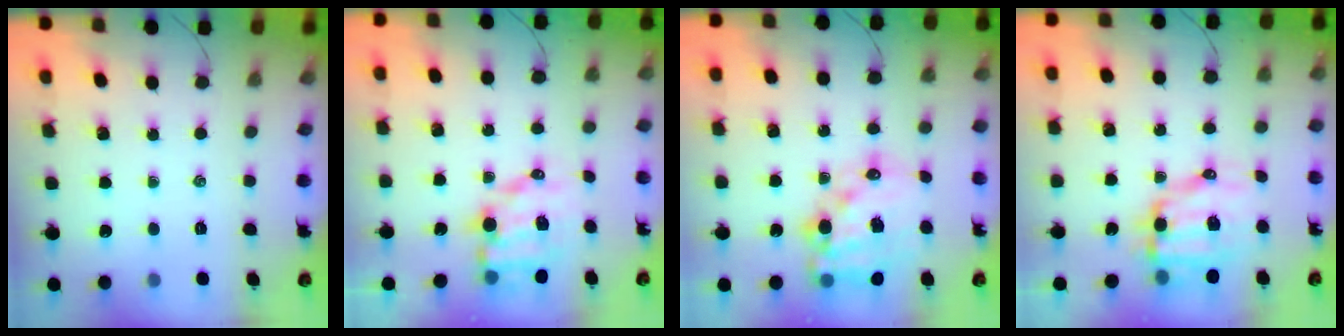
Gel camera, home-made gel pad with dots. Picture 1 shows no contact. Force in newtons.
{"total": 10.8, "press": 10.7, "slide": 1.6}
{"total": 19.2, "press": 18.7, "slide": 4.1}
{"total": 11.1, "press": 10.8, "slide": 2.4}